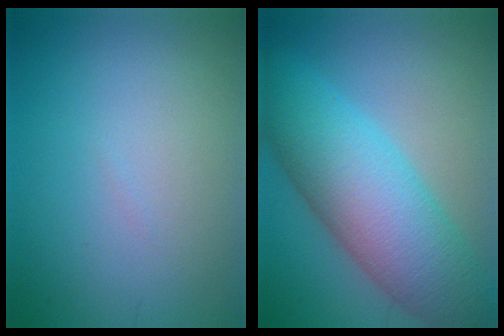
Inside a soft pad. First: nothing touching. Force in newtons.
{"total": 10.6, "press": 10.6, "slide": 0.4}